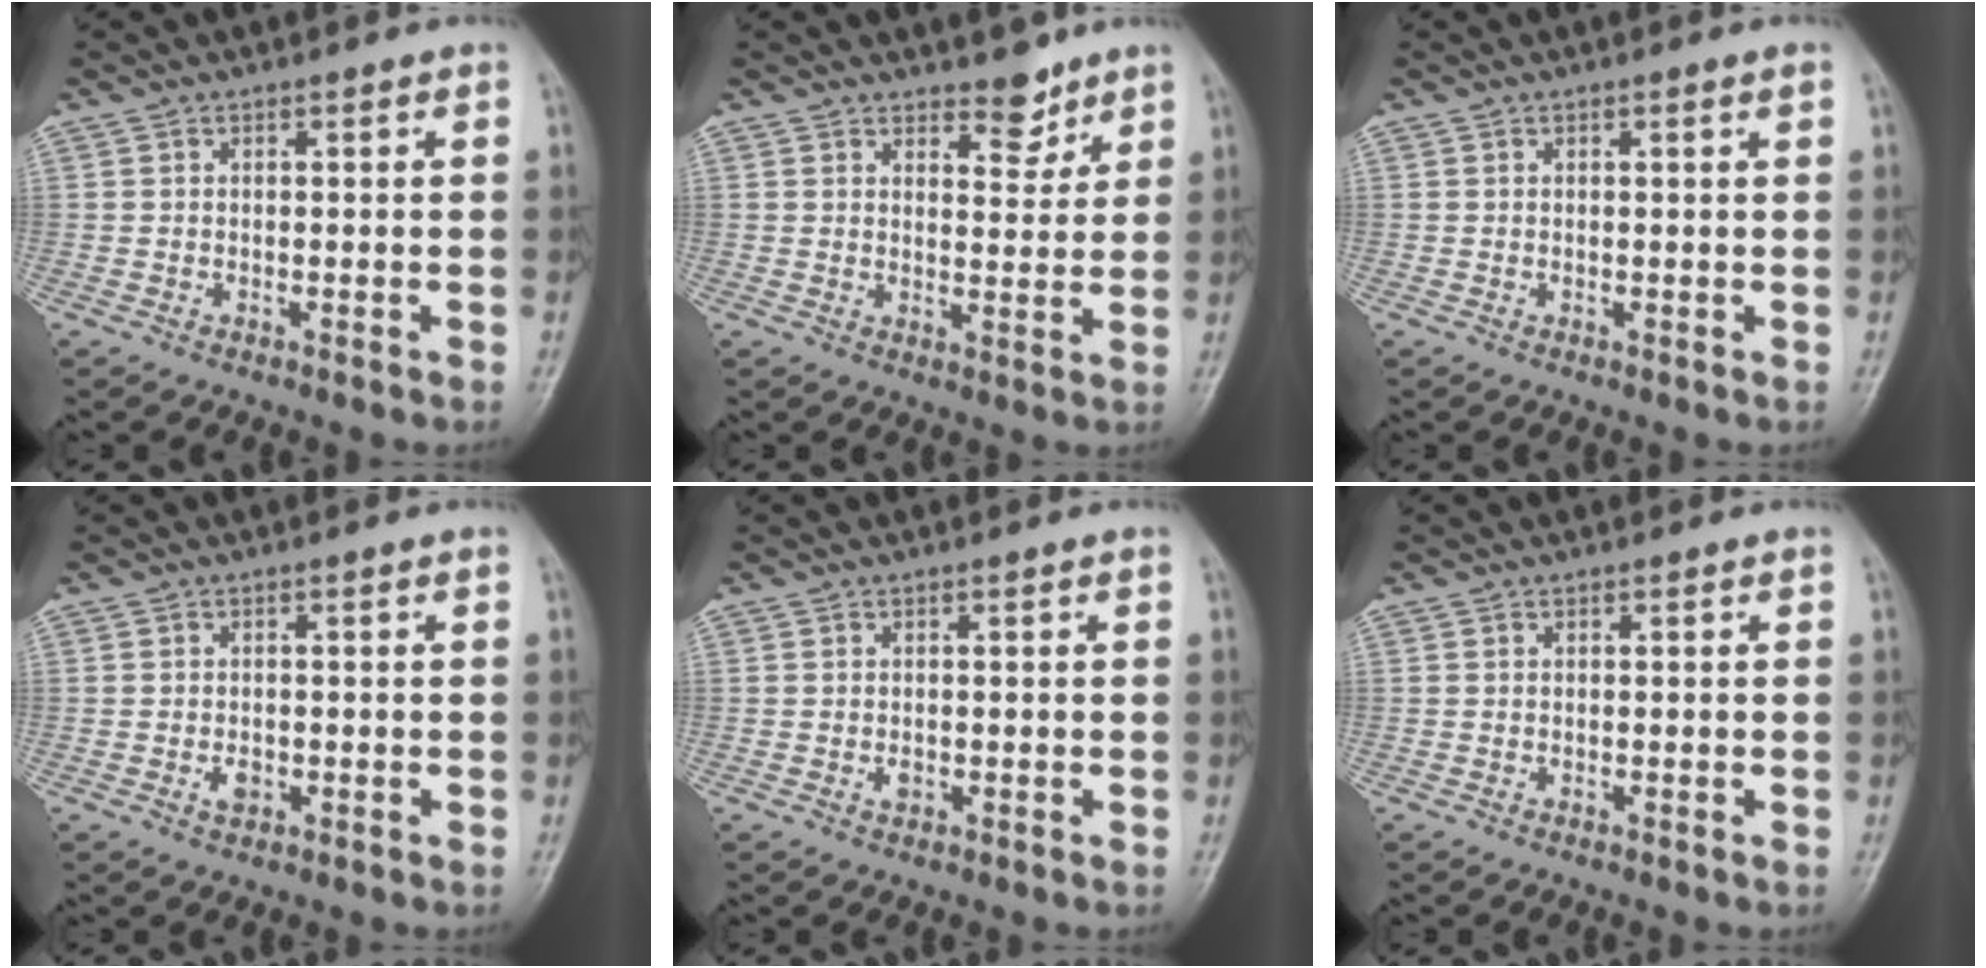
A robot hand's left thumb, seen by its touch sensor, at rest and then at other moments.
{"total": 4.8, "force": [3.7, 2.2, 2.0], "torque": [-0.003, -0.029, 0.056]}
{"total": 0.9, "force": [0.5, 0.0, 0.8], "torque": [-0.014, -0.001, 0.006]}
{"total": 1.8, "force": [-0.5, 1.2, 1.3], "torque": [-0.020, 0.000, -0.007]}
{"total": 1.0, "force": [-0.1, 0.7, 0.7], "torque": [-0.008, -0.001, 0.000]}
{"total": 0.0}